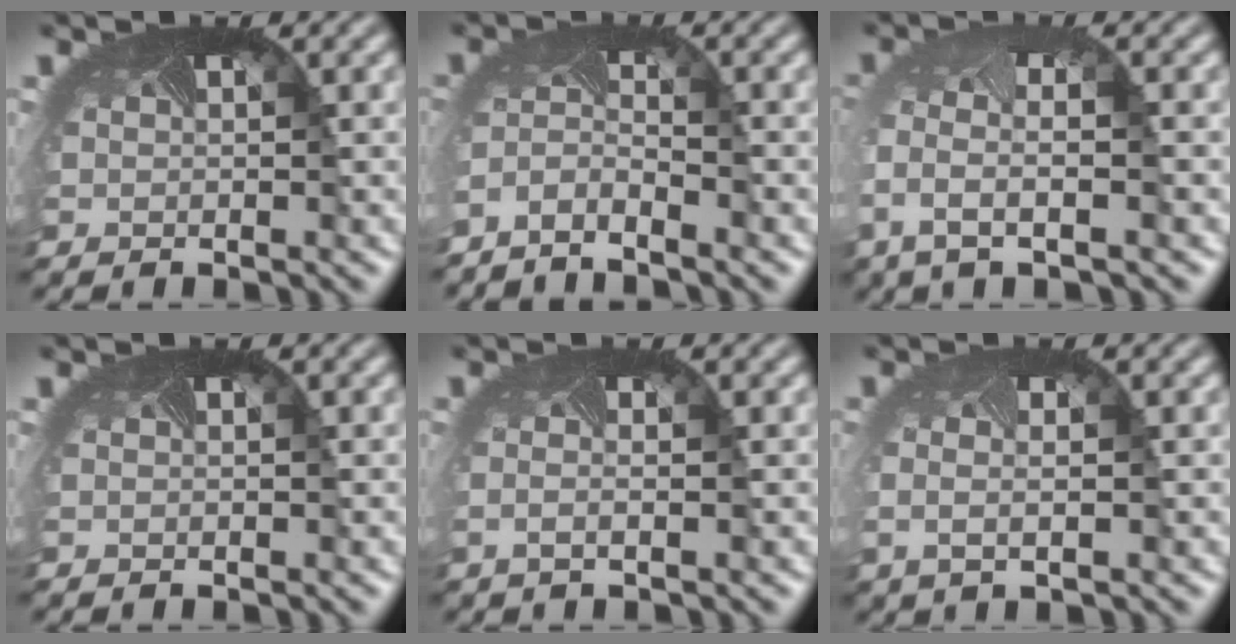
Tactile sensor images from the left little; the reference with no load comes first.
{"total": 2.4, "force": [-2.3, -0.2, 0.2], "torque": [-0.026, -0.014, -0.051]}
{"total": 3.4, "force": [-1.6, 1.3, 2.8], "torque": [-0.095, -0.015, -0.033]}
{"total": 0.0}
{"total": 1.0, "force": [-0.5, 0.2, 0.8], "torque": [-0.020, -0.009, -0.008]}
{"total": 1.4, "force": [-0.3, 0.5, 1.2], "torque": [-0.038, -0.011, 0.000]}